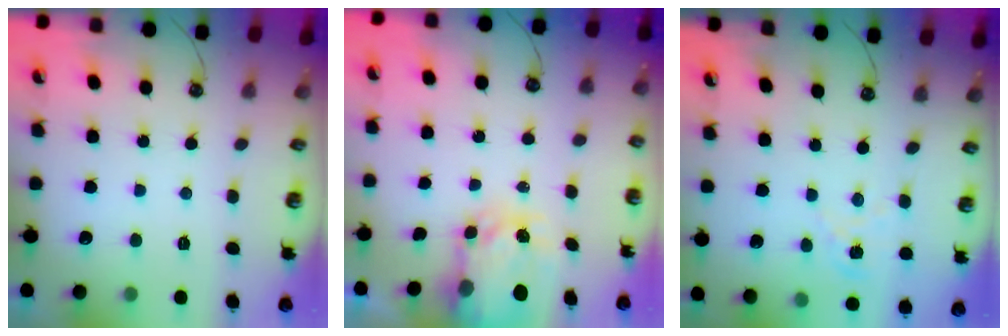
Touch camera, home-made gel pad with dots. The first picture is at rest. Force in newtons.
{"total": 4.8, "press": 4.8, "slide": 0.2}
{"total": 1.2, "press": 1.1, "slide": 0.2}